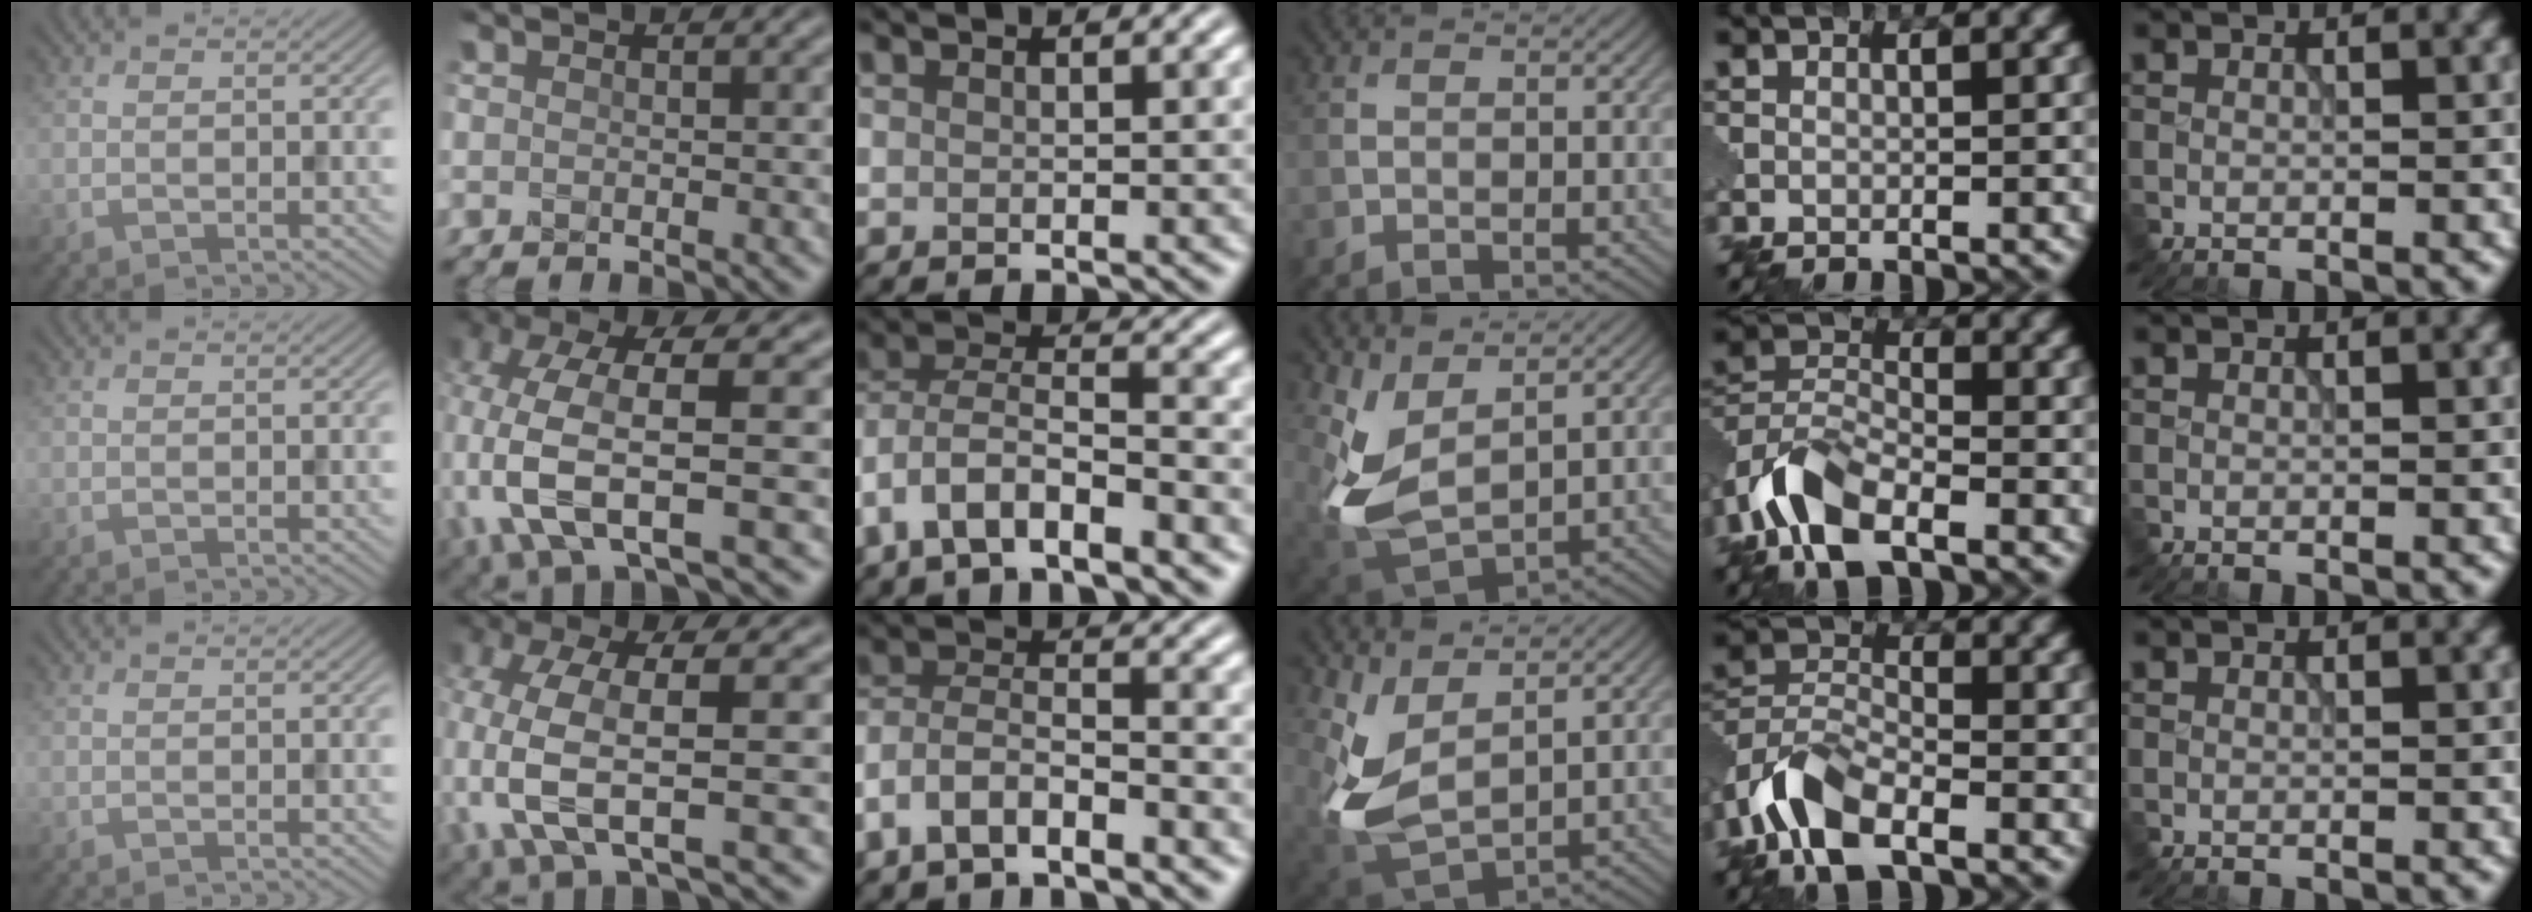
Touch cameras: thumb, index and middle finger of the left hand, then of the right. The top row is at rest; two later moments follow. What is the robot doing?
{"motion": "extract", "object": "pin"}